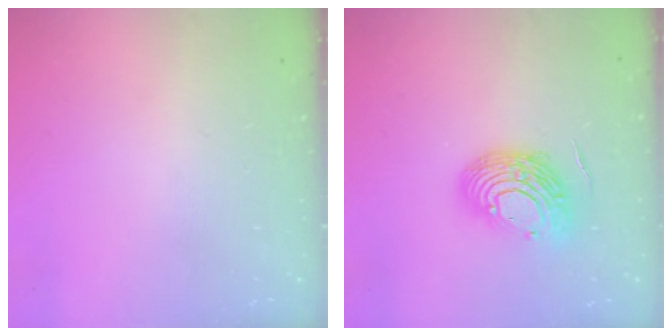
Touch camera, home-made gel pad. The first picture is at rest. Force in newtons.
{"total": 13.3, "press": 13.1, "slide": 2.1}